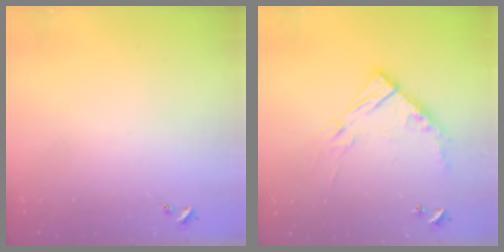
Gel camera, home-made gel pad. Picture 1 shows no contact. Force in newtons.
{"total": 14.3, "press": 14.3, "slide": 1.0}